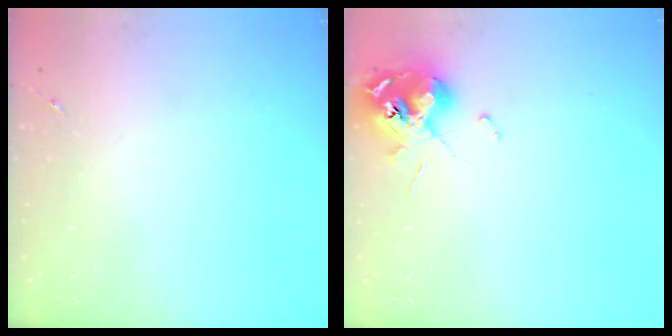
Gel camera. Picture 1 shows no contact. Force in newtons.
{"total": 11.8, "press": 11.7, "slide": 1.1}